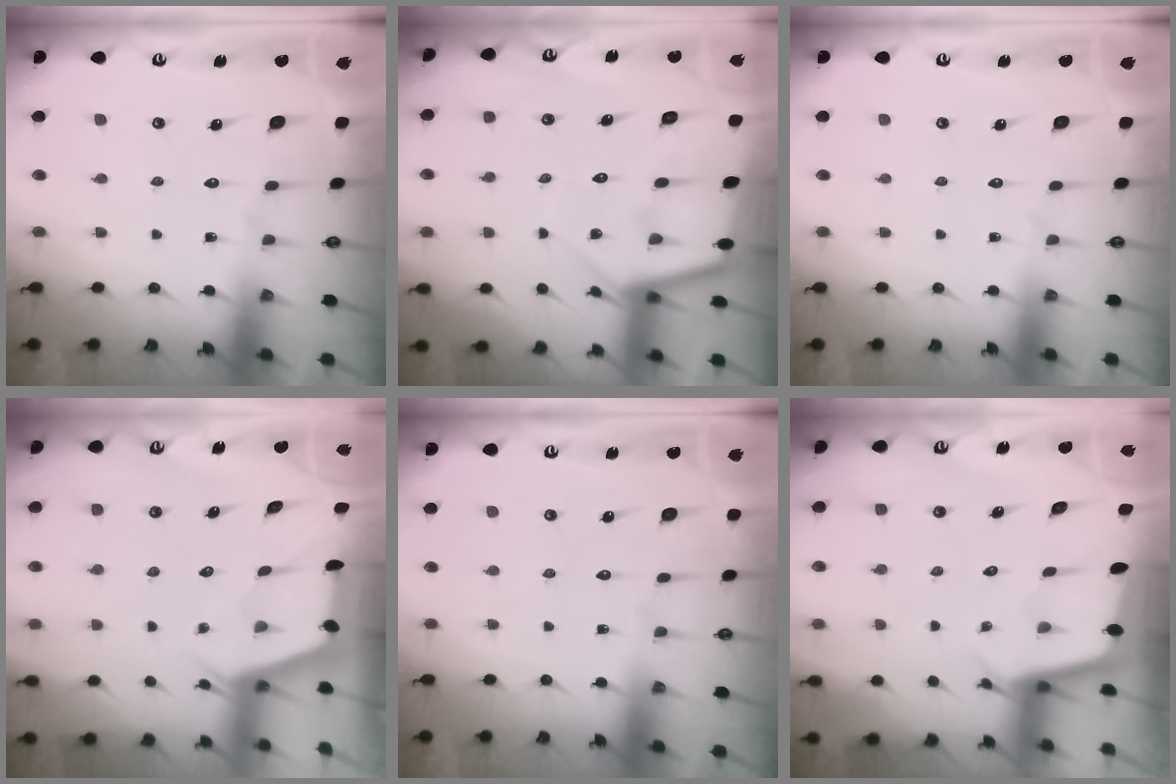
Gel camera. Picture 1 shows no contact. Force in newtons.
{"total": 6.2, "press": 6.2, "slide": 0.5}
{"total": 0.0}
{"total": 2.2, "press": 2.2, "slide": 0.4}
{"total": 0.0}
{"total": 2.4, "press": 2.4, "slide": 0.1}